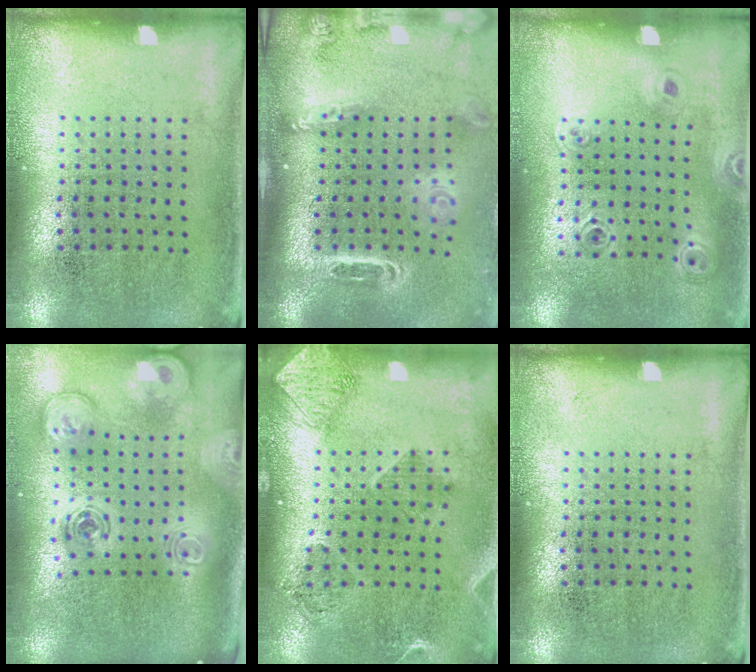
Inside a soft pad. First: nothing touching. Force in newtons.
{"total": 2.7, "press": 1.9, "slide": 1.9}
{"total": 0.9, "press": 0.9, "slide": 0.1}
{"total": 3.1, "press": 2.1, "slide": 2.3}
{"total": 1.7, "press": 1.6, "slide": 0.7}
{"total": 0.0}